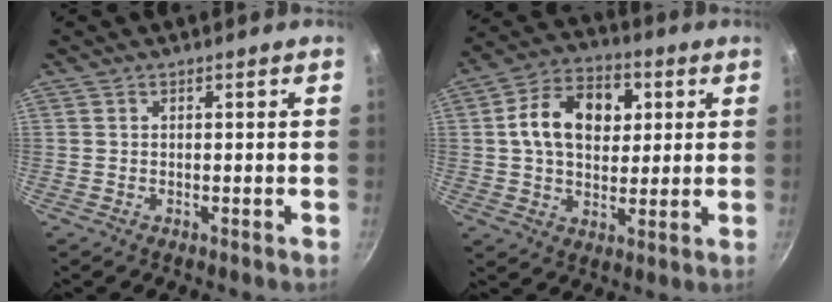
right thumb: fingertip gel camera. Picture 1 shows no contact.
{"total": 14.6, "force": [3.1, 10.0, 10.1], "torque": [-0.143, 0.008, 0.045]}